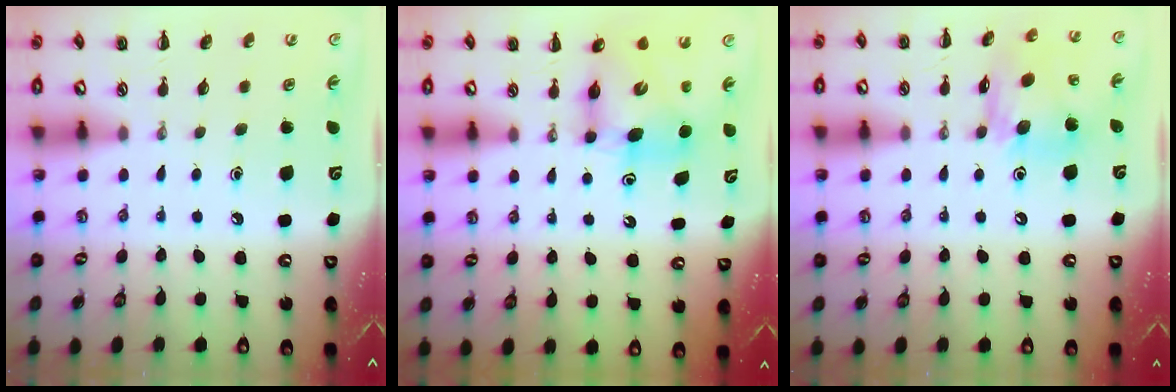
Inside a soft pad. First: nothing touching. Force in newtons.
{"total": 8.1, "press": 7.9, "slide": 1.8}
{"total": 14.1, "press": 14.0, "slide": 1.8}